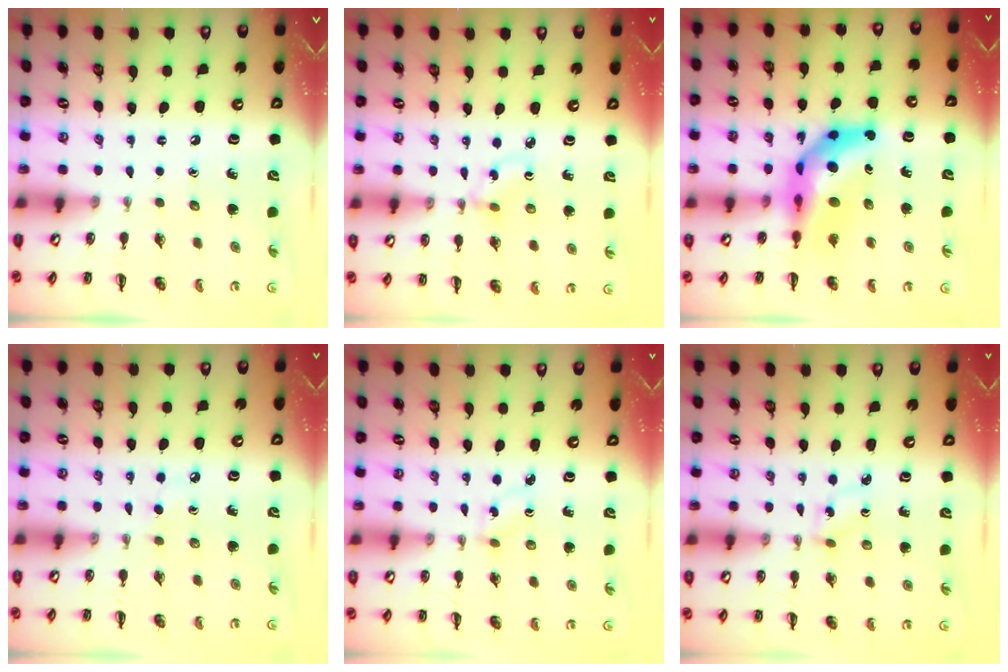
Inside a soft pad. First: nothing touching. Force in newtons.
{"total": 1.7, "press": 1.6, "slide": 0.7}
{"total": 11.8, "press": 11.2, "slide": 3.7}
{"total": 2.4, "press": 2.2, "slide": 1.0}
{"total": 1.2, "press": 1.1, "slide": 0.5}
{"total": 2.5, "press": 2.3, "slide": 1.0}